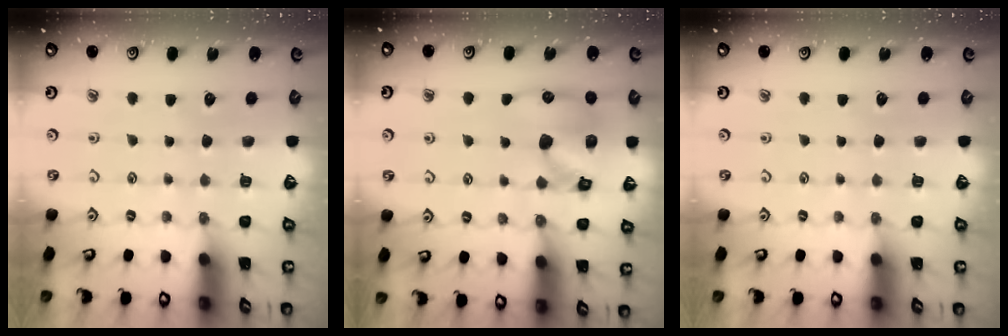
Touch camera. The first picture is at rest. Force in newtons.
{"total": 13.0, "press": 12.8, "slide": 2.3}
{"total": 0.0}